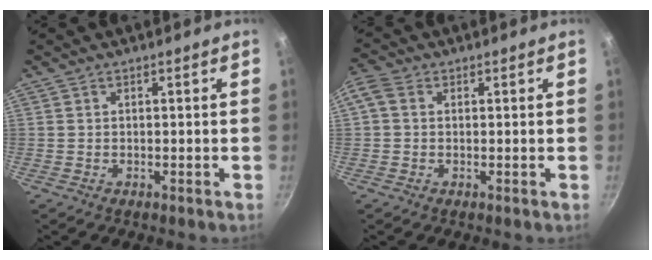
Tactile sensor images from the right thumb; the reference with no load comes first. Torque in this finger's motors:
{"motor_torque": [-0.26, 1.15, 0.71, -0.53, 0.46]}